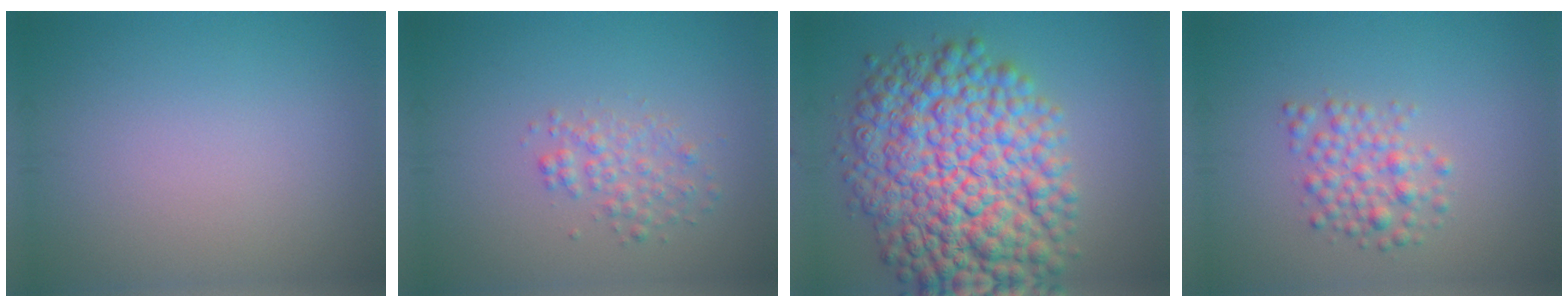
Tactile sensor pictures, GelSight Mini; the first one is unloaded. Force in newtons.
{"total": 2.0, "press": 2.0, "slide": 0.1}
{"total": 13.4, "press": 13.4, "slide": 0.1}
{"total": 2.7, "press": 2.7, "slide": 0.1}